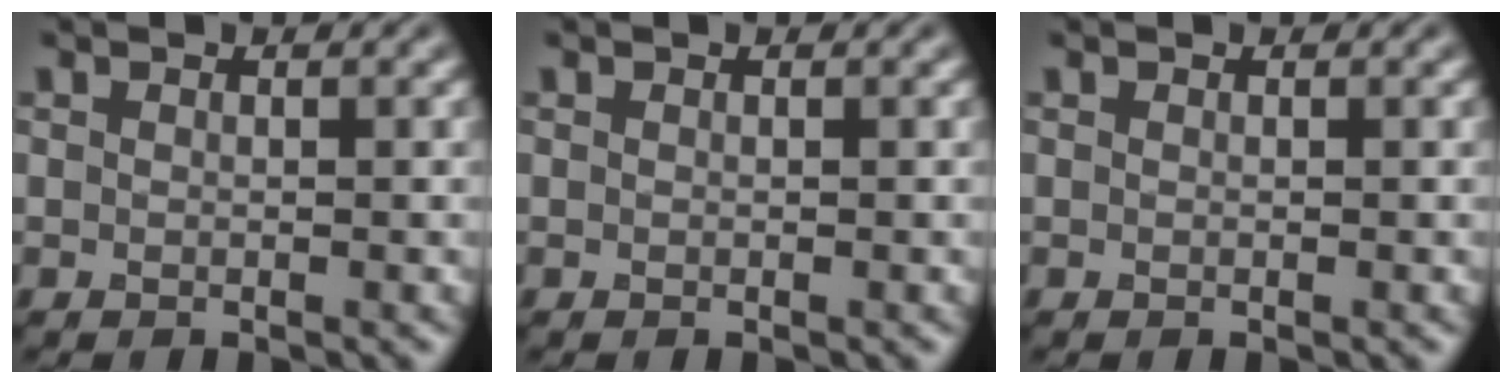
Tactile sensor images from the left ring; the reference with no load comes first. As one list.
[{"total": 0.0}, {"total": 0.0}]